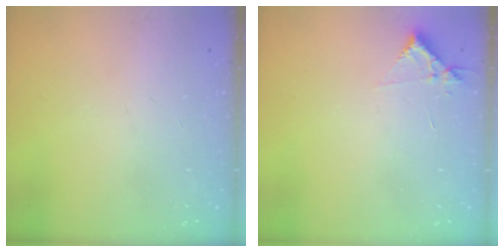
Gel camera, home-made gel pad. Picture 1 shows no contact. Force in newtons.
{"total": 3.9, "press": 3.9, "slide": 0.5}